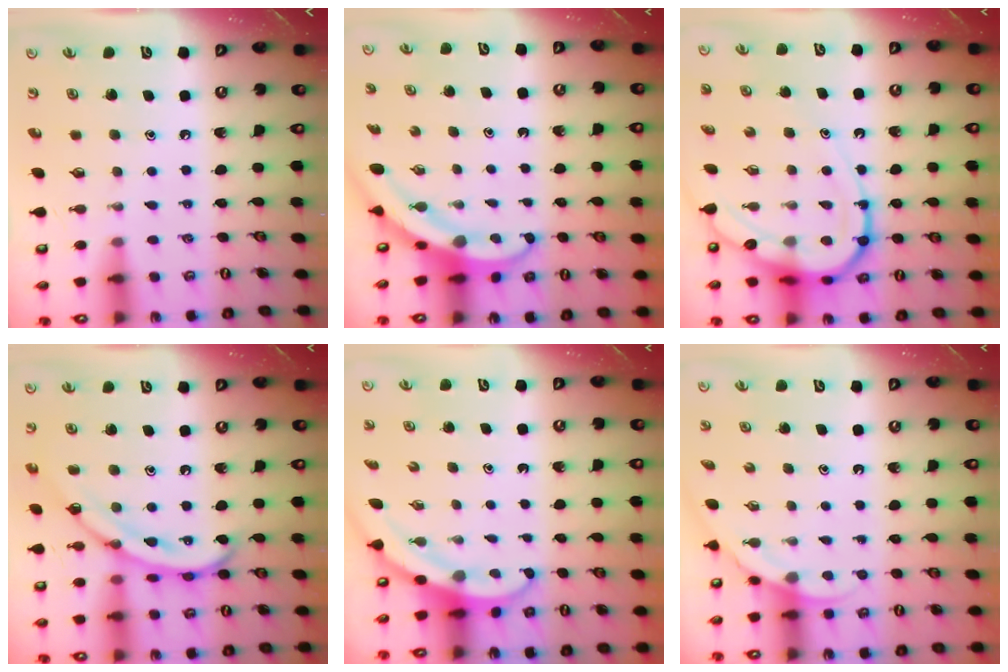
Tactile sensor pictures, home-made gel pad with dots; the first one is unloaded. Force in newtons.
{"total": 4.0, "press": 3.9, "slide": 0.6}
{"total": 14.0, "press": 14.0, "slide": 1.1}
{"total": 13.9, "press": 13.8, "slide": 0.8}
{"total": 3.1, "press": 3.1, "slide": 0.1}
{"total": 3.1, "press": 3.1, "slide": 0.1}